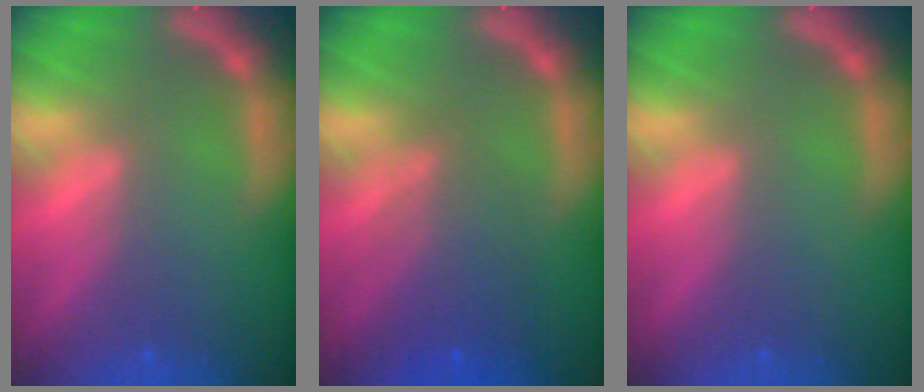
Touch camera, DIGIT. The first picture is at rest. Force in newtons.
{"total": 4.6}
{"total": 0.0}